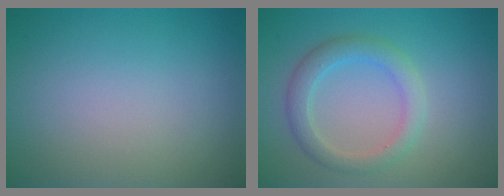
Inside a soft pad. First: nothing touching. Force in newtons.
{"total": 3.0, "press": 2.9, "slide": 0.3}